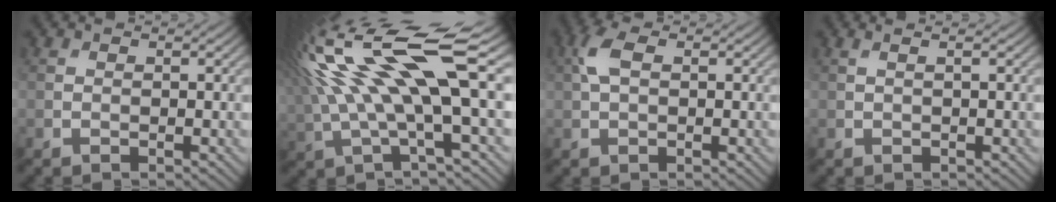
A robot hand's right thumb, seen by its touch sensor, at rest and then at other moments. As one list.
[{"total": 15.5, "force": [3.4, 3.7, 14.7], "torque": [-0.300, 0.020, 0.068]}, {"total": 3.5, "force": [0.9, 1.8, 2.8], "torque": [-0.074, 0.010, 0.013]}, {"total": 1.1, "force": [0.4, 0.2, 1.0], "torque": [-0.016, 0.006, -0.001]}]